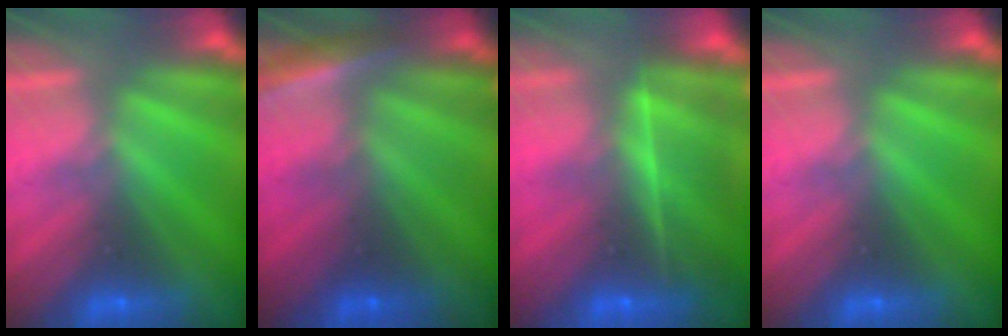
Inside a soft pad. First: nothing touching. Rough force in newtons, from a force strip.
{"total": 2.9}
{"total": 7.8}
{"total": 0.0}